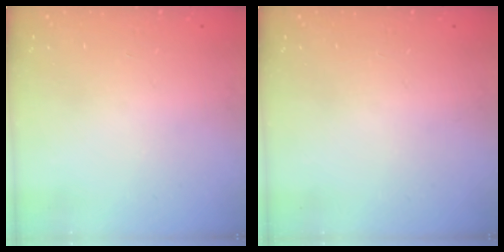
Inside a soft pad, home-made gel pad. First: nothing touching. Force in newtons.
{"total": 0.0}